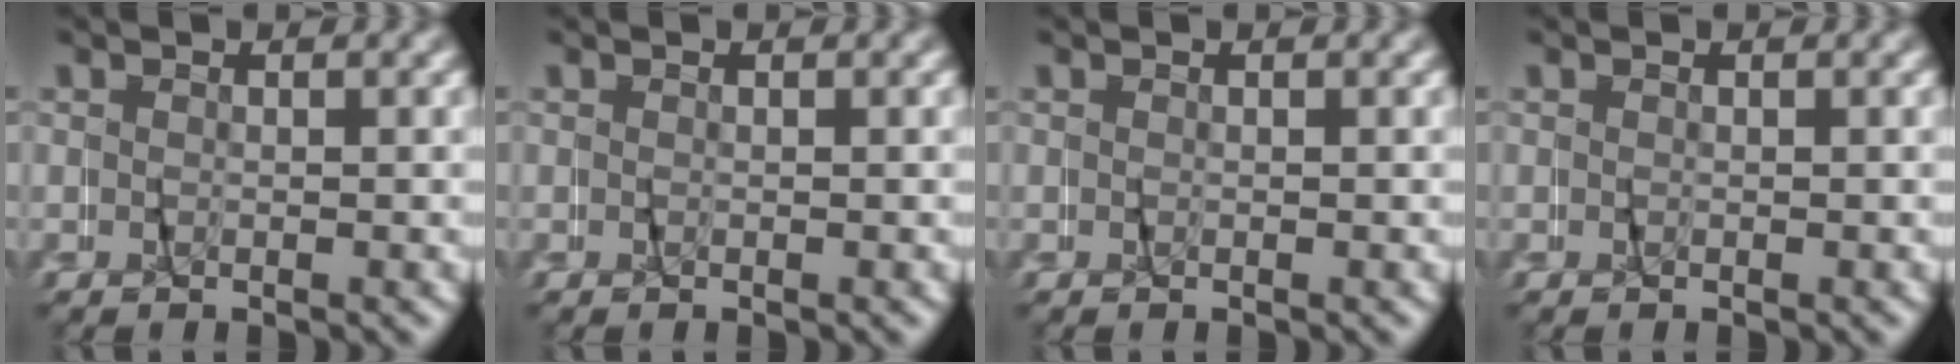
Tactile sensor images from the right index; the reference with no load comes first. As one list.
[{"total": 0.0}, {"total": 0.0}, {"total": 0.0}]